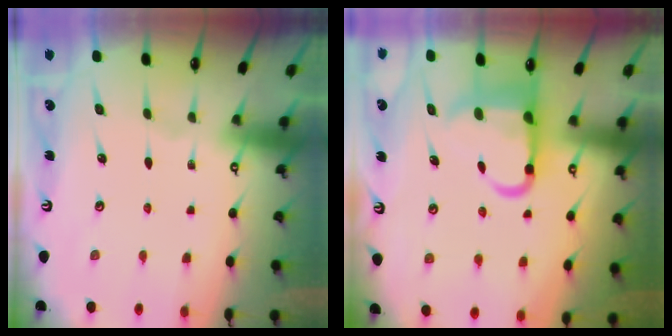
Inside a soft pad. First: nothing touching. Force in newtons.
{"total": 10.7, "press": 10.6, "slide": 1.4}